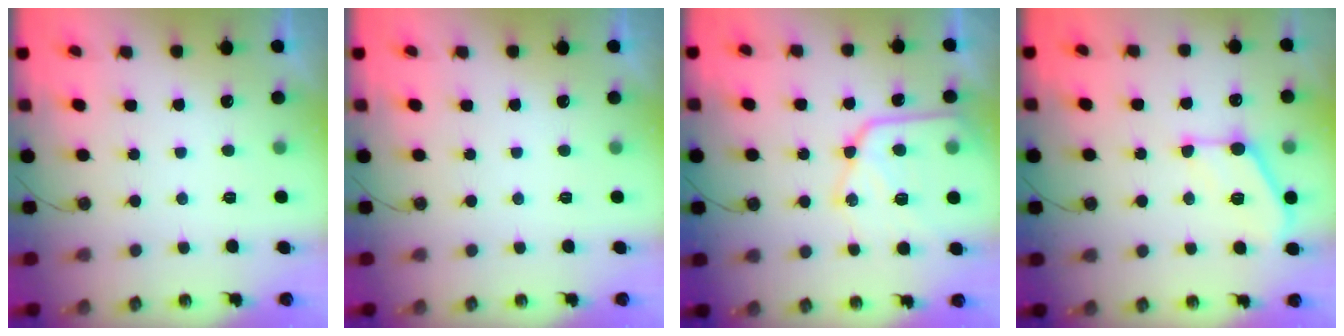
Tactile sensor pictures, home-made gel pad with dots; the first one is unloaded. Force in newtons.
{"total": 0.0}
{"total": 17.2, "press": 17.1, "slide": 1.2}
{"total": 13.4, "press": 13.4, "slide": 0.6}